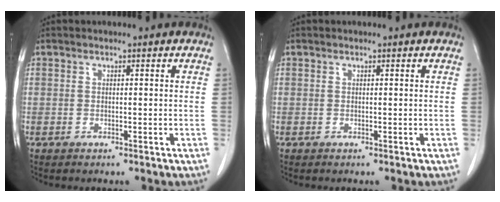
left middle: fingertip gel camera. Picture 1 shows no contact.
{"total": 0.0}